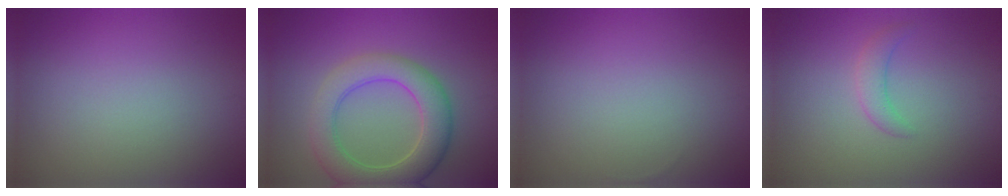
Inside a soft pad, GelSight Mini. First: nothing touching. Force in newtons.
{"total": 6.3, "press": 6.3, "slide": 0.5}
{"total": 0.0}
{"total": 1.6, "press": 1.6, "slide": 0.1}